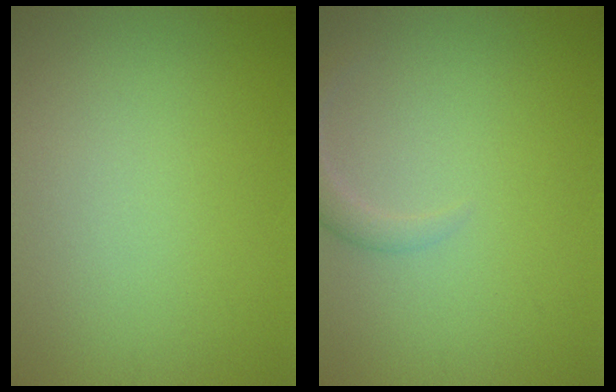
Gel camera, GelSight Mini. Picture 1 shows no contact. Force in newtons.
{"total": 1.9, "press": 1.9, "slide": 0.2}